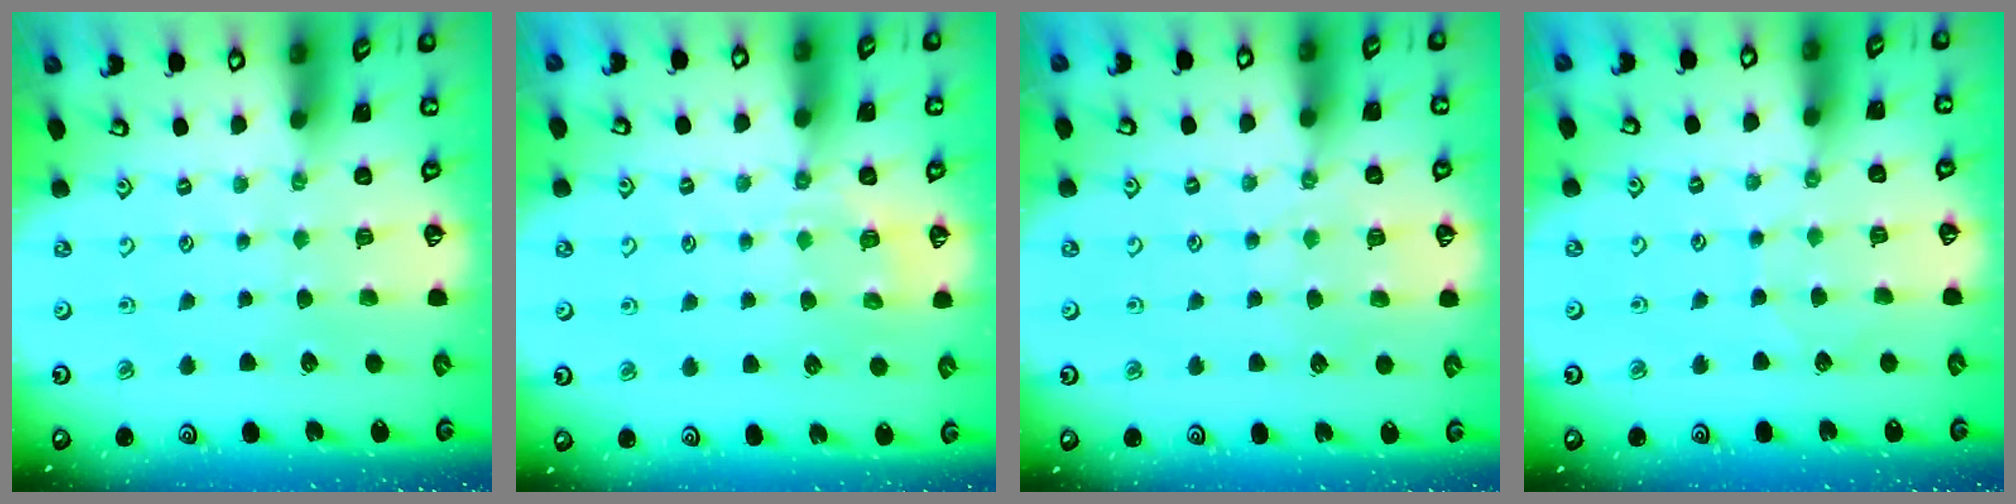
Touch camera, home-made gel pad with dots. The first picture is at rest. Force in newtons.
{"total": 5.2, "press": 5.1, "slide": 1.1}
{"total": 6.5, "press": 6.4, "slide": 0.6}
{"total": 4.7, "press": 4.6, "slide": 0.4}